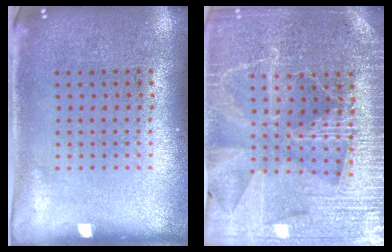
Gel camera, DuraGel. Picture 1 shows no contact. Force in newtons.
{"total": 4.1, "press": 3.9, "slide": 1.3}